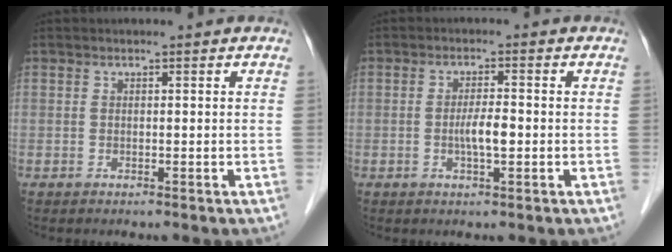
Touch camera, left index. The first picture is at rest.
{"total": 3.2, "force": [-0.7, 0.6, 3.1], "torque": [-0.062, -0.001, -0.013]}